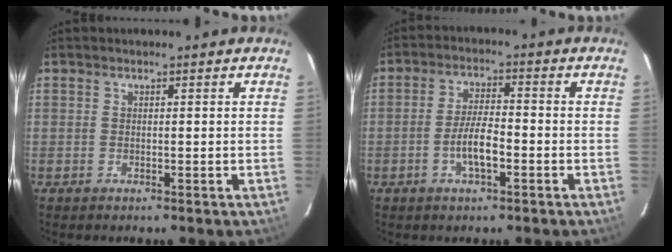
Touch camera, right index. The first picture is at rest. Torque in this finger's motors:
{"motor_torque": [1.28, -0.35, 0.48, 0.12]}